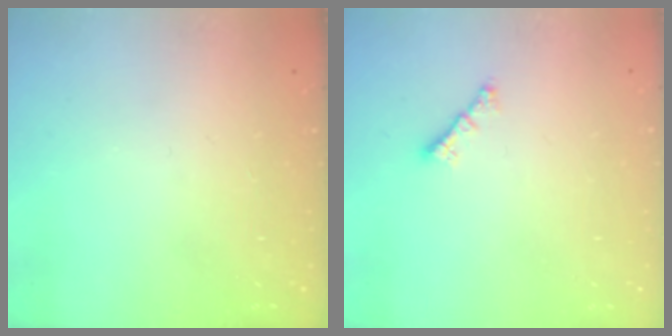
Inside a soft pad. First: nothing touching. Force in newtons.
{"total": 0.8, "press": 0.7, "slide": 0.4}